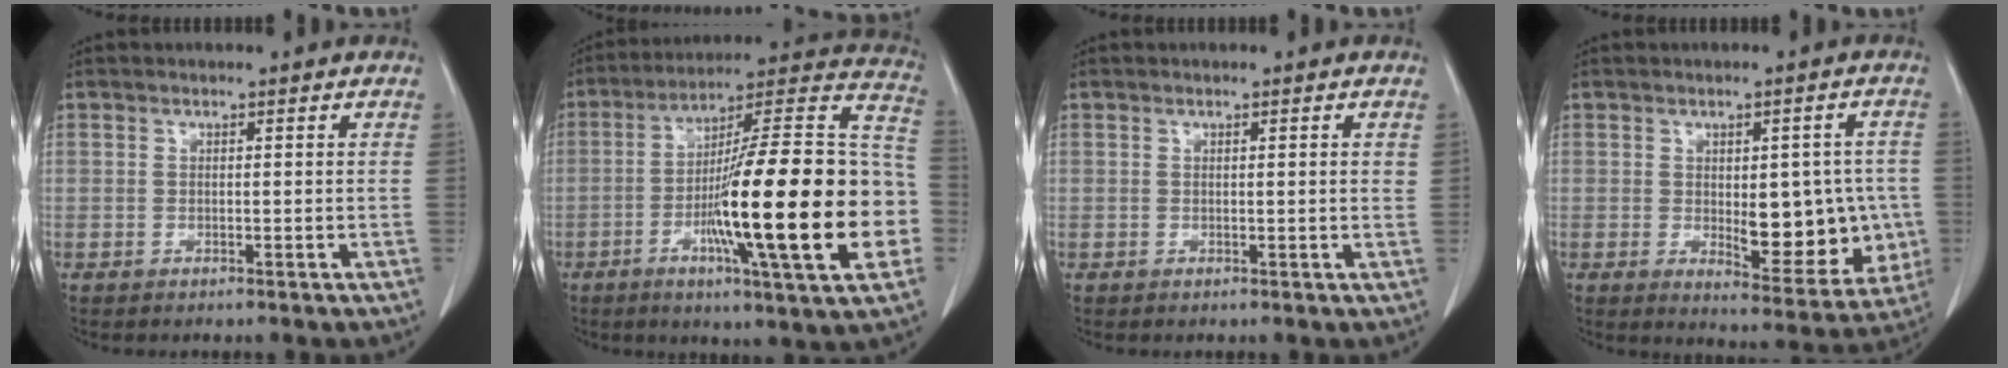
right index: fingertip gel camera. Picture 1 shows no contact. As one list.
[{"total": 27.8, "force": [-6.1, 2.1, 27.1], "torque": [-0.350, 0.000, -0.107]}, {"total": 1.0, "force": [0.4, 0.1, 1.0], "torque": [-0.016, 0.001, 0.004]}, {"total": 11.7, "force": [-1.0, 5.1, 10.5], "torque": [-0.119, 0.002, 0.004]}]